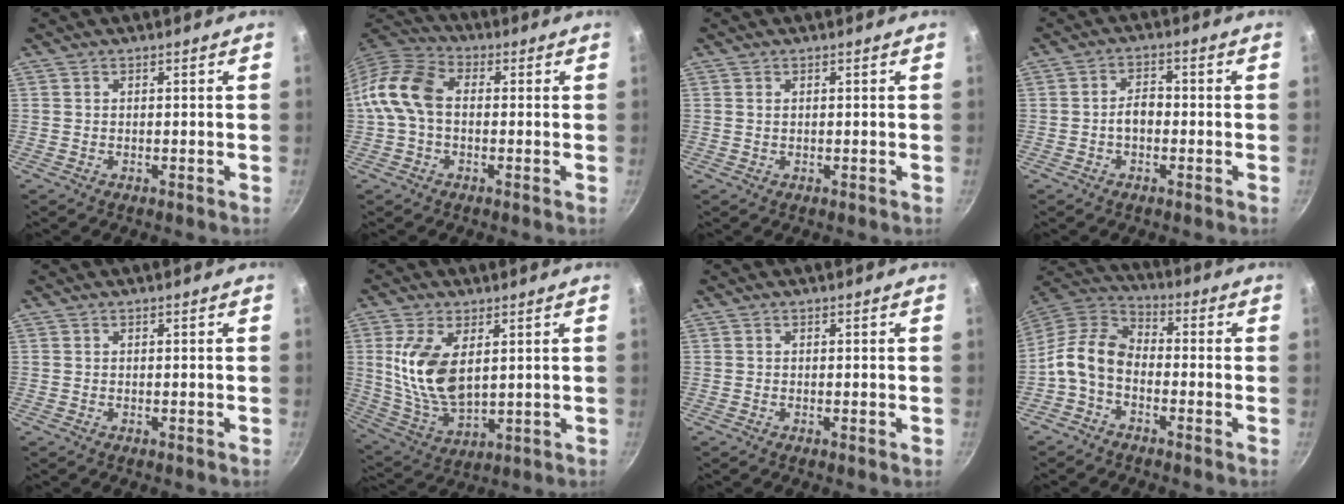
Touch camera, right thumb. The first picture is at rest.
{"total": 10.8, "force": [-0.2, 7.3, 7.9], "torque": [-0.141, 0.031, -0.024]}
{"total": 0.7, "force": [0.2, 0.5, 0.5], "torque": [-0.009, 0.002, 0.004]}
{"total": 3.7, "force": [-0.9, 2.4, 2.7], "torque": [-0.028, 0.019, -0.017]}
{"total": 0.0}
{"total": 13.5, "force": [3.1, 7.2, 11.0], "torque": [-0.213, -0.025, 0.071]}
{"total": 0.0}
{"total": 9.7, "force": [-2.9, 6.4, 6.8], "torque": [-0.126, 0.048, -0.075]}